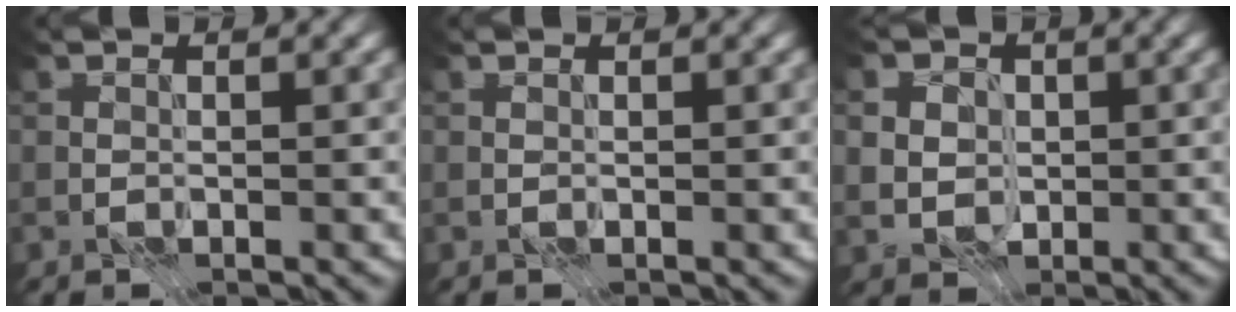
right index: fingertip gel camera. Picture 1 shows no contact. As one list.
[{"total": 0.0}, {"total": 6.2, "force": [1.8, 5.1, 2.9], "torque": [-0.050, 0.027, 0.013]}]